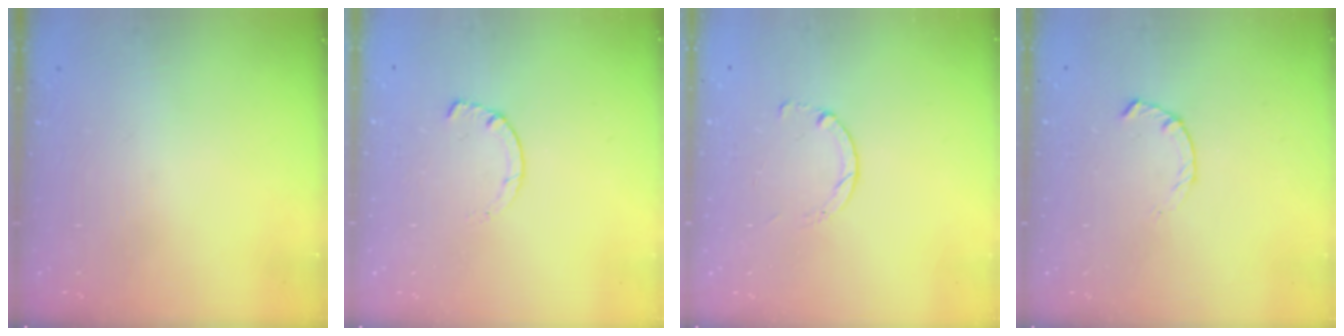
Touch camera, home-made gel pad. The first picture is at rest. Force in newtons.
{"total": 1.8, "press": 1.7, "slide": 0.3}
{"total": 1.8, "press": 1.8, "slide": 0.2}
{"total": 2.3, "press": 2.2, "slide": 0.4}